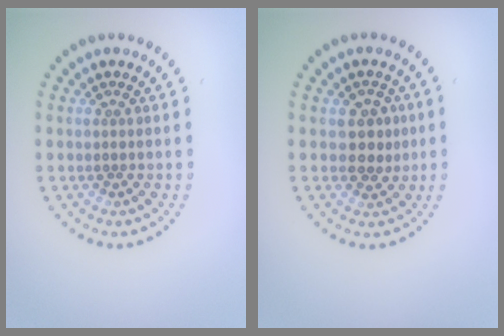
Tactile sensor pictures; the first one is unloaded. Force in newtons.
{"total": 2.5, "press": 2.4, "slide": 0.7}